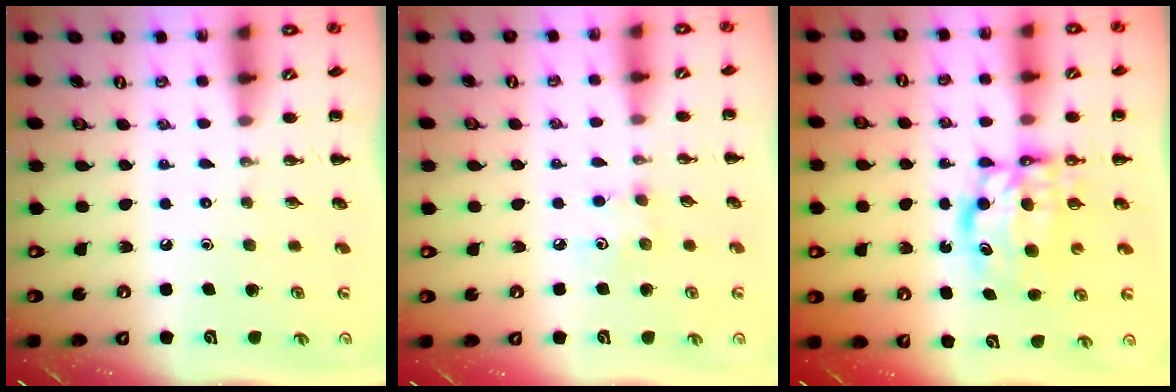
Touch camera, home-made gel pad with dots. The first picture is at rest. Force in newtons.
{"total": 4.0, "press": 3.9, "slide": 1.1}
{"total": 7.9, "press": 7.7, "slide": 1.4}